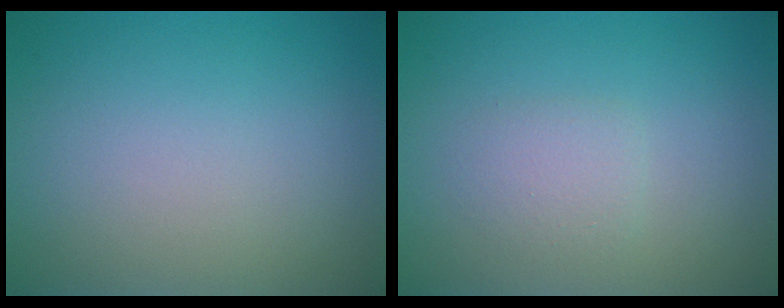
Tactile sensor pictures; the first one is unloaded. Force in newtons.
{"total": 1.5, "press": 1.5, "slide": 0.0}